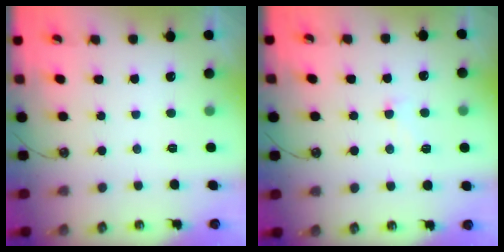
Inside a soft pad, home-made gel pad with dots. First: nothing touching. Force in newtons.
{"total": 0.8, "press": 0.6, "slide": 0.6}